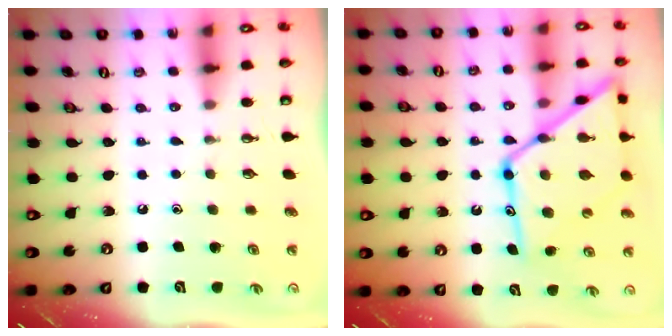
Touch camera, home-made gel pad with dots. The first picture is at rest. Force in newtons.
{"total": 22.6, "press": 22.5, "slide": 1.8}